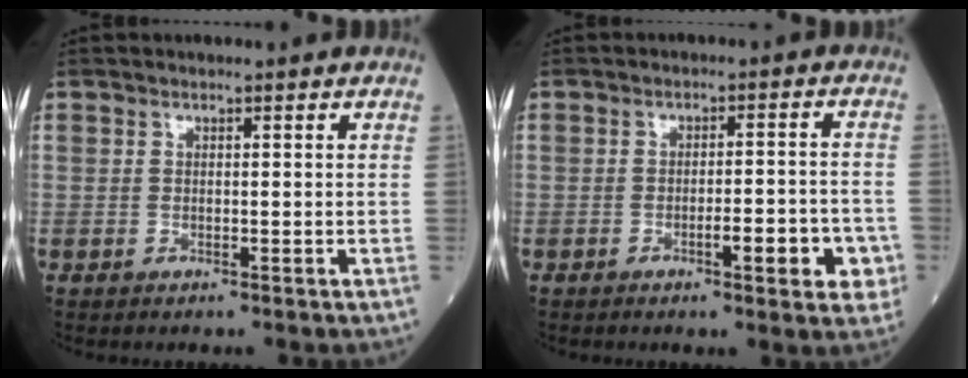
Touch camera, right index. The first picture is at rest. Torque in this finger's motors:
{"motor_torque": [0.53, -0.34, 0.31, 0.09]}